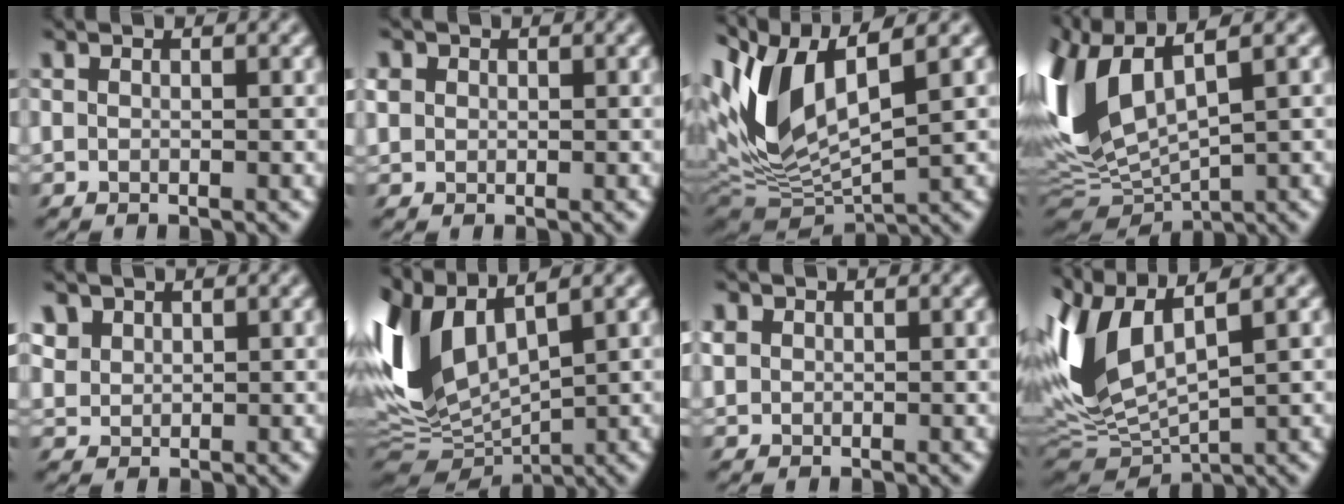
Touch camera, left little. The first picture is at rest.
{"total": 2.6, "force": [0.4, 2.2, 1.2], "torque": [-0.053, 0.018, 0.010]}
{"total": 7.4, "force": [1.8, 2.1, 6.8], "torque": [-0.148, 0.002, 0.031]}
{"total": 8.6, "force": [2.1, 3.1, 7.8], "torque": [-0.187, 0.010, 0.033]}
{"total": 1.9, "force": [0.9, 1.4, 0.9], "torque": [-0.028, 0.010, 0.012]}
{"total": 7.1, "force": [1.5, 2.9, 6.3], "torque": [-0.144, 0.003, 0.018]}
{"total": 1.9, "force": [0.3, 1.6, 0.9], "torque": [-0.033, 0.006, 0.001]}
{"total": 6.7, "force": [2.0, 1.9, 6.1], "torque": [-0.147, 0.006, 0.038]}